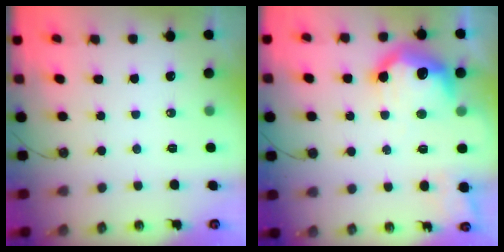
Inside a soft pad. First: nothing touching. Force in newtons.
{"total": 16.6, "press": 16.6, "slide": 1.3}